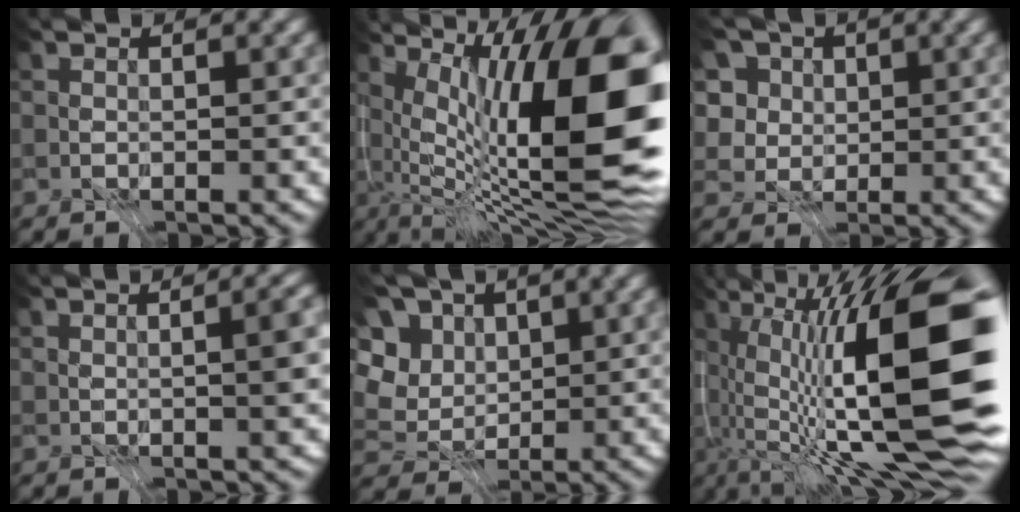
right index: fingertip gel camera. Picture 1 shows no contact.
{"total": 14.2, "force": [1.7, 1.7, 14.0], "torque": [-0.182, -0.010, 0.057]}
{"total": 5.7, "force": [2.3, 4.3, 2.8], "torque": [-0.076, 0.009, 0.035]}
{"total": 2.5, "force": [-0.9, -0.4, 2.3], "torque": [-0.027, -0.020, 0.007]}
{"total": 6.8, "force": [0.8, 5.9, 3.4], "torque": [-0.105, 0.011, 0.014]}
{"total": 16.3, "force": [-0.8, 2.0, 16.1], "torque": [-0.223, 0.000, 0.015]}